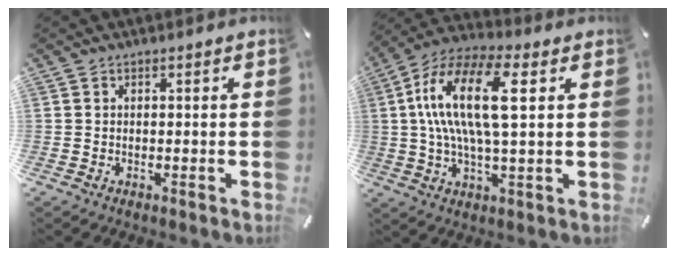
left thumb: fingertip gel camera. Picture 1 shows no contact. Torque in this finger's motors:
{"motor_torque": [0.94, 3.05, 2.41, -0.36, 0.88]}